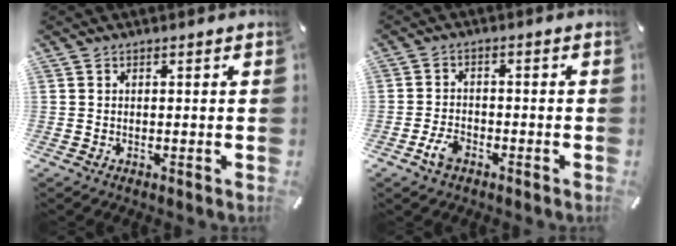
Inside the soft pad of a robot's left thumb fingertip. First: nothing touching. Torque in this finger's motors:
{"motor_torque": [0.22, 1.44, 0.55, 0.48, 0.04]}